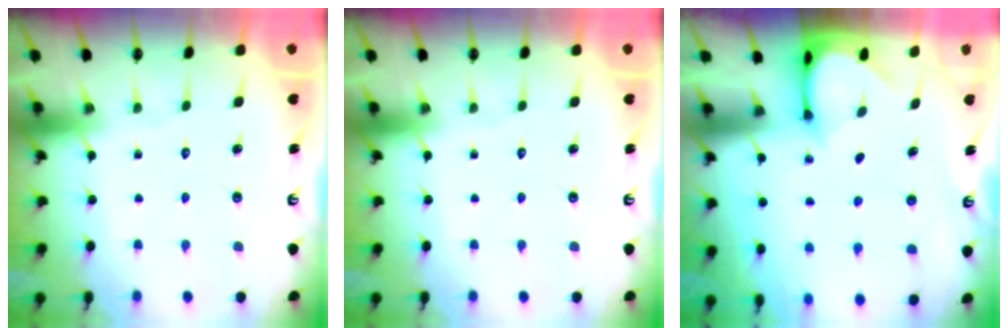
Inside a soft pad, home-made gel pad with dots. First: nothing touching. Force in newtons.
{"total": 0.0}
{"total": 3.3, "press": 3.3, "slide": 0.2}